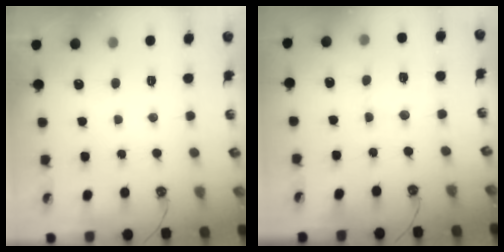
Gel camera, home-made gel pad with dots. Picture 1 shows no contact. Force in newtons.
{"total": 6.2, "press": 6.1, "slide": 0.7}